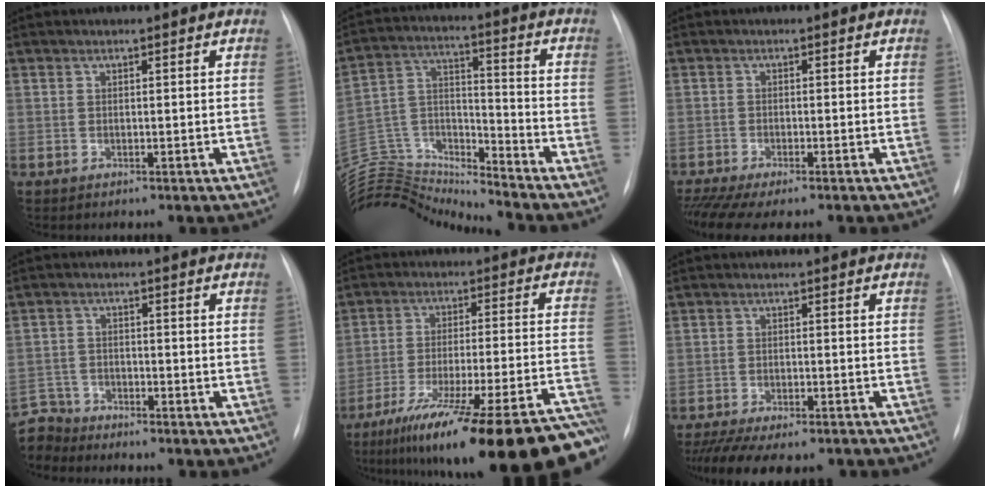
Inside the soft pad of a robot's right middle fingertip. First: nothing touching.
{"total": 17.2, "force": [-17.0, 0.6, 1.9], "torque": [-0.040, 0.053, -0.305]}
{"total": 7.8, "force": [-6.5, 1.1, 4.3], "torque": [-0.071, -0.012, -0.099]}
{"total": 6.4, "force": [-6.0, 2.0, -0.6], "torque": [0.012, 0.005, -0.120]}
{"total": 29.4, "force": [-23.0, 2.2, 18.3], "torque": [-0.203, -0.023, -0.329]}
{"total": 13.7, "force": [-11.0, 4.6, 6.8], "torque": [-0.144, -0.014, -0.151]}